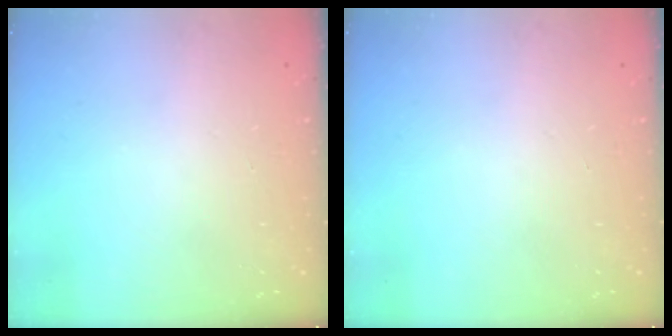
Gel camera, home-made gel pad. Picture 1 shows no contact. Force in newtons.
{"total": 0.0}